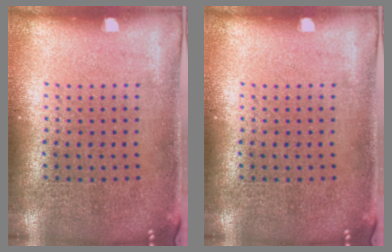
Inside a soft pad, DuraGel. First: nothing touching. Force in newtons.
{"total": 0.0}